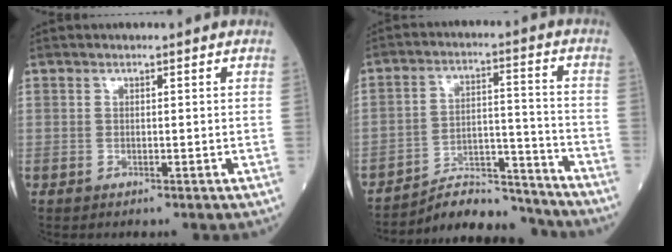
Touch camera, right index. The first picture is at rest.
{"total": 10.7, "force": [-10.6, 1.3, 0.8], "torque": [-0.008, 0.039, -0.176]}